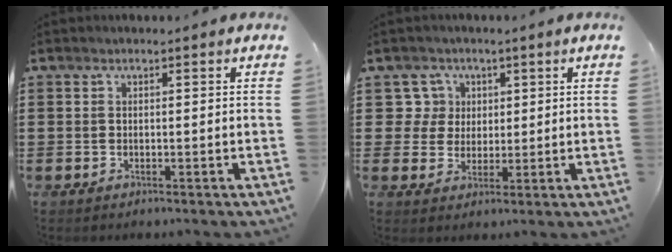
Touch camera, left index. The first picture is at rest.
{"total": 5.3, "force": [1.9, 4.9, 0.5], "torque": [-0.023, 0.008, 0.030]}